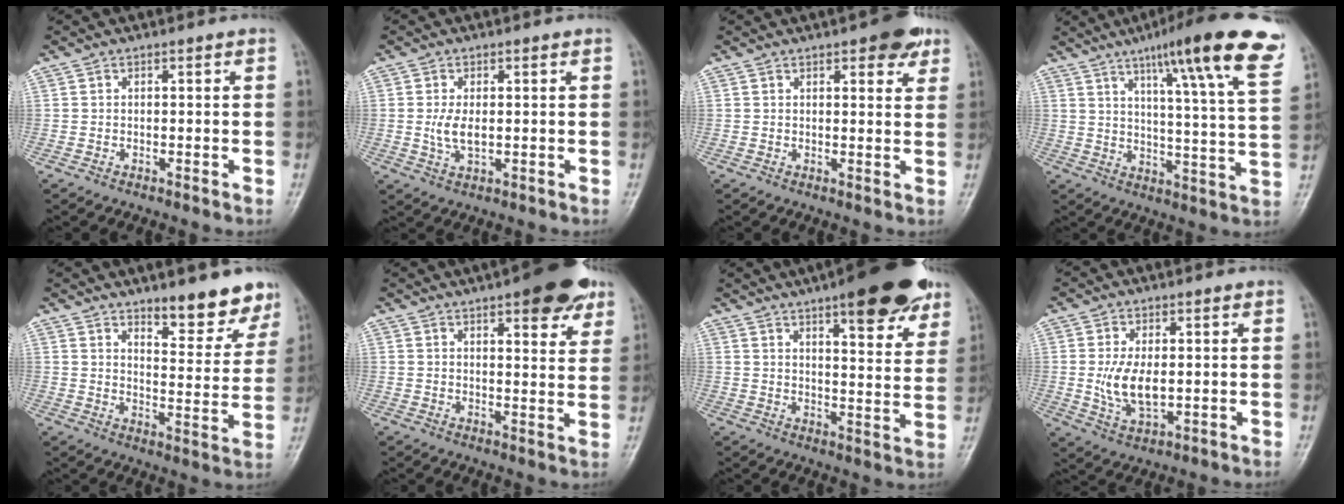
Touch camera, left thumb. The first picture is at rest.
{"total": 3.9, "force": [0.2, 2.0, 3.4], "torque": [-0.069, -0.009, 0.005]}
{"total": 6.0, "force": [3.5, 2.3, 4.2], "torque": [-0.034, -0.012, 0.038]}
{"total": 21.9, "force": [12.7, 2.6, 17.7], "torque": [-0.232, -0.037, 0.167]}
{"total": 11.2, "force": [8.6, 3.4, 6.3], "torque": [-0.044, -0.062, 0.124]}
{"total": 11.8, "force": [7.1, 3.9, 8.6], "torque": [-0.080, -0.027, 0.089]}
{"total": 17.7, "force": [11.1, 5.2, 12.7], "torque": [-0.138, -0.046, 0.150]}
{"total": 7.3, "force": [0.1, 3.9, 6.2], "torque": [-0.117, -0.015, 0.010]}